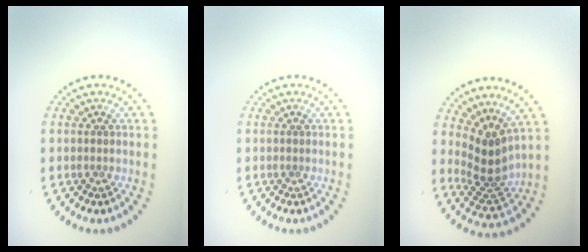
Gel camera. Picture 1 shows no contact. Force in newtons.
{"total": 0.0}
{"total": 3.4, "press": 2.5, "slide": 2.3}